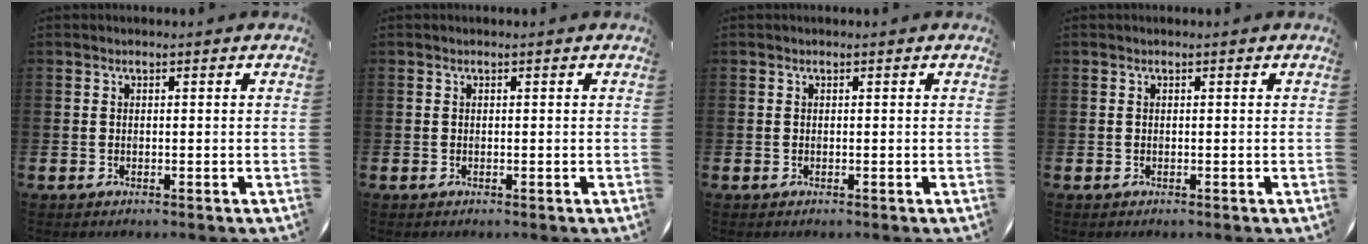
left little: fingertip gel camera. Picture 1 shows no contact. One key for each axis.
{"total": 0.0}
{"total": 0.0}
{"total": 0.0}